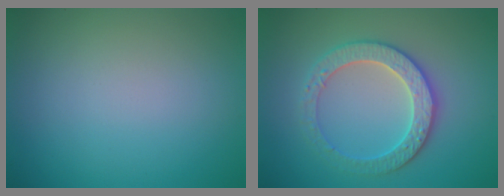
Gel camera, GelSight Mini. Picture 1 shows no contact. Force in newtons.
{"total": 3.8, "press": 3.6, "slide": 1.2}